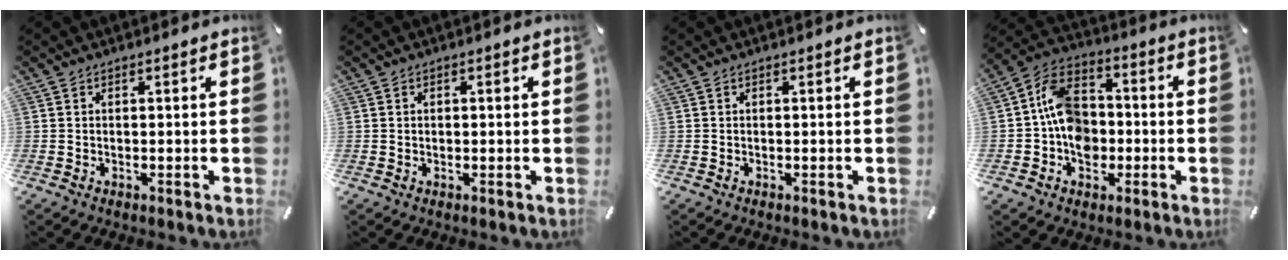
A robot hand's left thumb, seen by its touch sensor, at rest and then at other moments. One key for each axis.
{"total": 0.9, "fx": 0.1, "fy": 0.5, "fz": 0.7, "tx": -0.017, "ty": 0.003, "tz": 0.001}
{"total": 0.0}
{"total": 11.4, "fx": -1.5, "fy": 9.4, "fz": 6.3, "tx": -0.130, "ty": 0.025, "tz": -0.023}